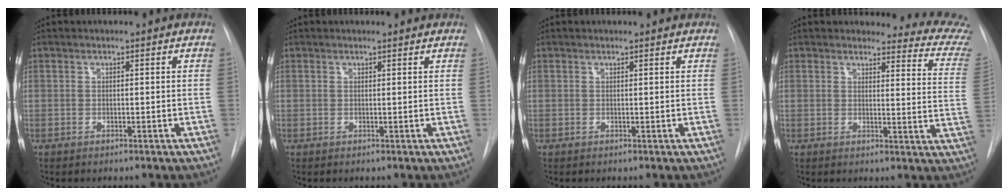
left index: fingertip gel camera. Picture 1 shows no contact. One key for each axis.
{"total": 1.9, "fx": 1.8, "fy": 0.3, "fz": 0.3, "tx": -0.013, "ty": 0.010, "tz": 0.018}
{"total": 1.3, "fx": 1.3, "fy": 0.1, "fz": 0.2, "tx": -0.011, "ty": 0.010, "tz": 0.015}
{"total": 12.6, "fx": 12.6, "fy": 0.8, "fz": 0.6, "tx": 0.028, "ty": -0.121, "tz": 0.098}